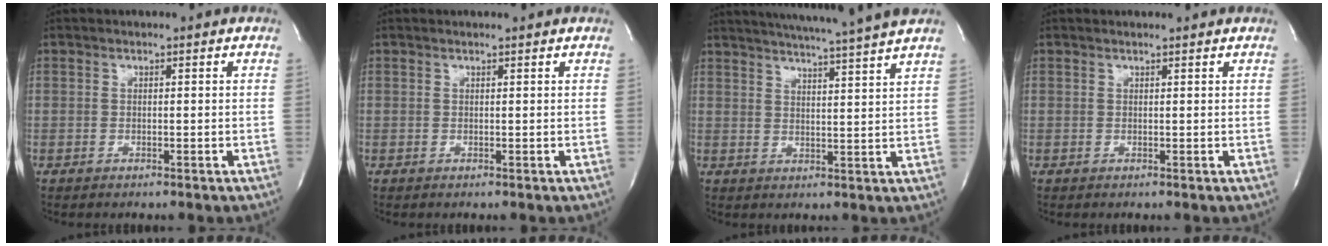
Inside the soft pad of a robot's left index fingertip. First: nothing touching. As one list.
[{"total": 1.0, "force": [1.0, -0.1, 0.2], "torque": [-0.010, 0.003, 0.015]}, {"total": 14.3, "force": [12.7, -1.8, 6.3], "torque": [-0.108, -0.023, 0.165]}, {"total": 1.6, "force": [1.6, -0.1, 0.3], "torque": [-0.011, 0.005, 0.021]}]